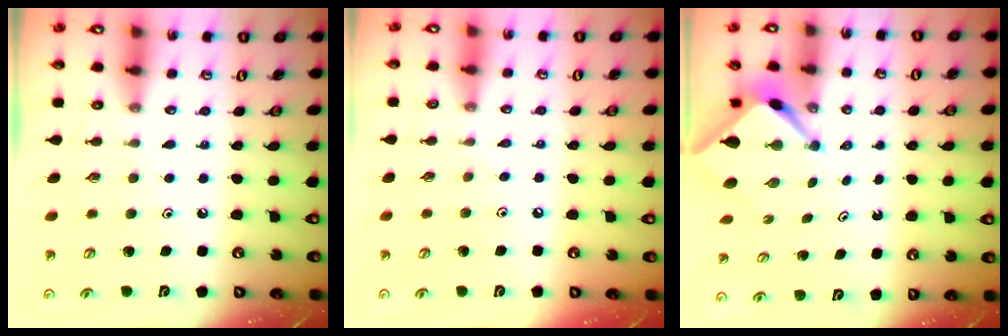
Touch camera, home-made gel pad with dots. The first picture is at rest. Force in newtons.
{"total": 2.9, "press": 2.9, "slide": 0.4}
{"total": 3.5, "press": 3.5, "slide": 0.2}